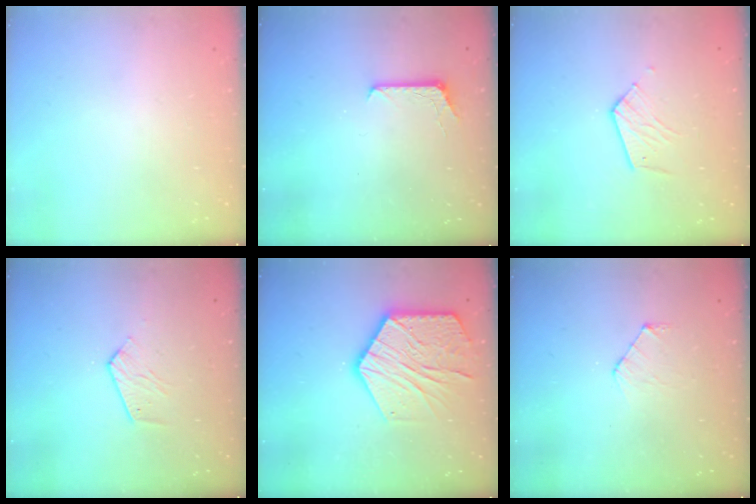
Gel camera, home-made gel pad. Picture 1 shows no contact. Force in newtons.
{"total": 6.3, "press": 6.3, "slide": 0.6}
{"total": 6.7, "press": 6.7, "slide": 0.2}
{"total": 5.6, "press": 5.6, "slide": 0.5}
{"total": 17.1, "press": 17.1, "slide": 1.3}
{"total": 4.8, "press": 4.8, "slide": 0.5}